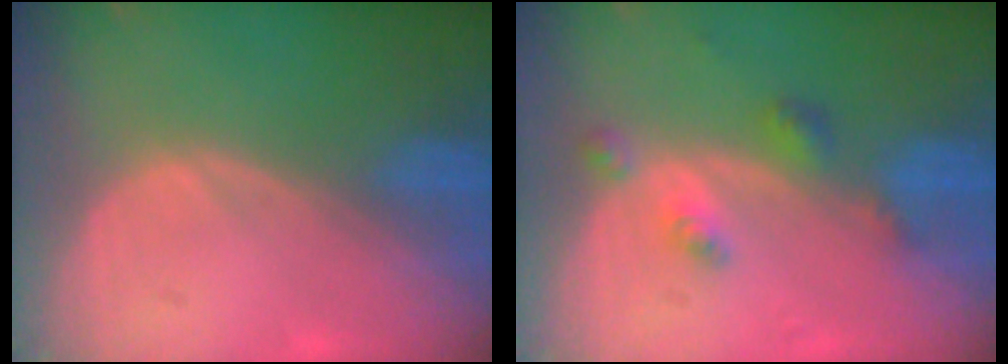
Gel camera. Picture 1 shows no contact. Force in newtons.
{"total": 4.3, "press": 3.9, "slide": 1.7}